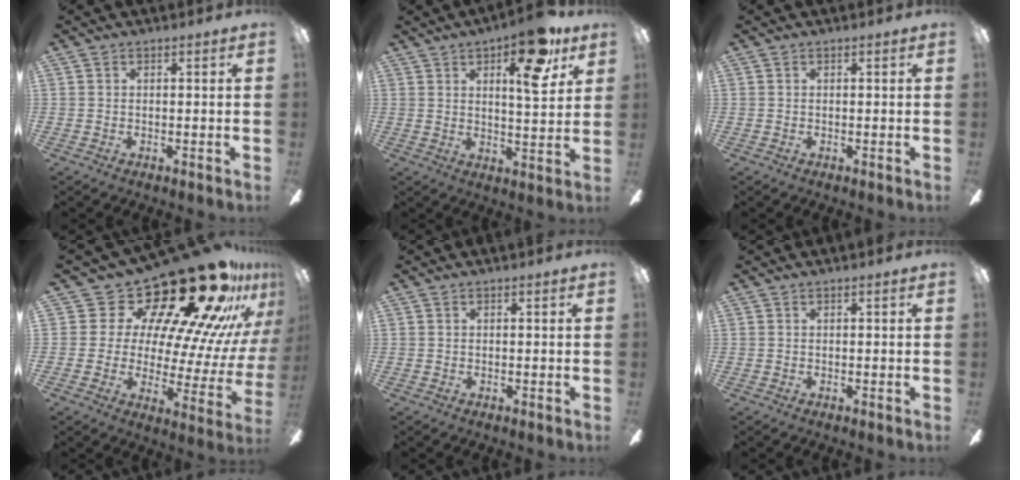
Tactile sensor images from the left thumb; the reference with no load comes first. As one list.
[{"total": 13.6, "force": [7.4, 4.8, 10.4], "torque": [-0.137, -0.029, 0.114]}, {"total": 0.0}, {"total": 27.1, "force": [19.4, 11.2, 15.3], "torque": [-0.238, -0.149, 0.341]}, {"total": 0.0}, {"total": 0.0}]